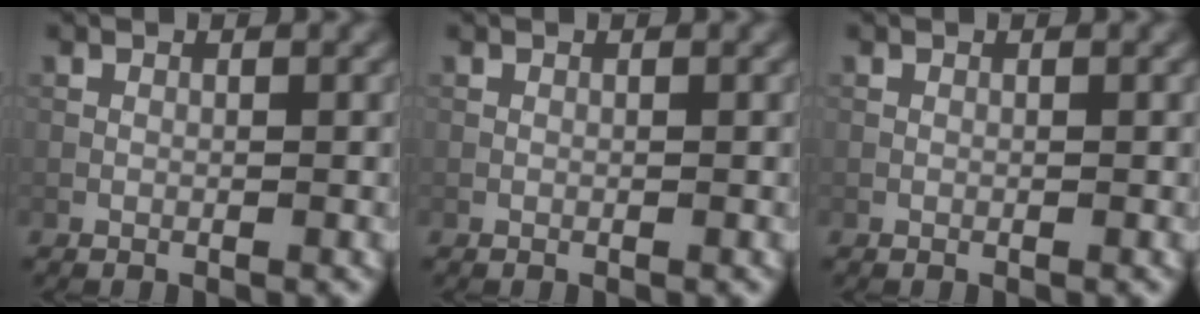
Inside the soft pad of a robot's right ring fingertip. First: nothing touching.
{"total": 0.0}
{"total": 0.0}